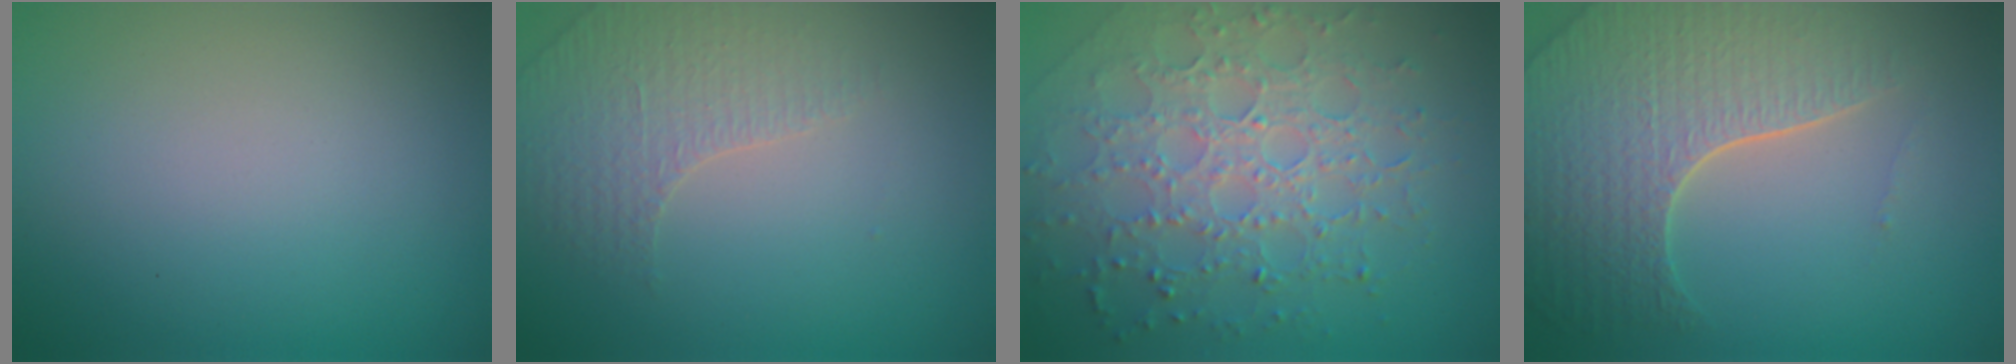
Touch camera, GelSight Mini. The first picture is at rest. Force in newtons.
{"total": 1.8, "press": 1.6, "slide": 0.8}
{"total": 7.5, "press": 5.4, "slide": 5.2}
{"total": 7.3, "press": 5.3, "slide": 5.0}